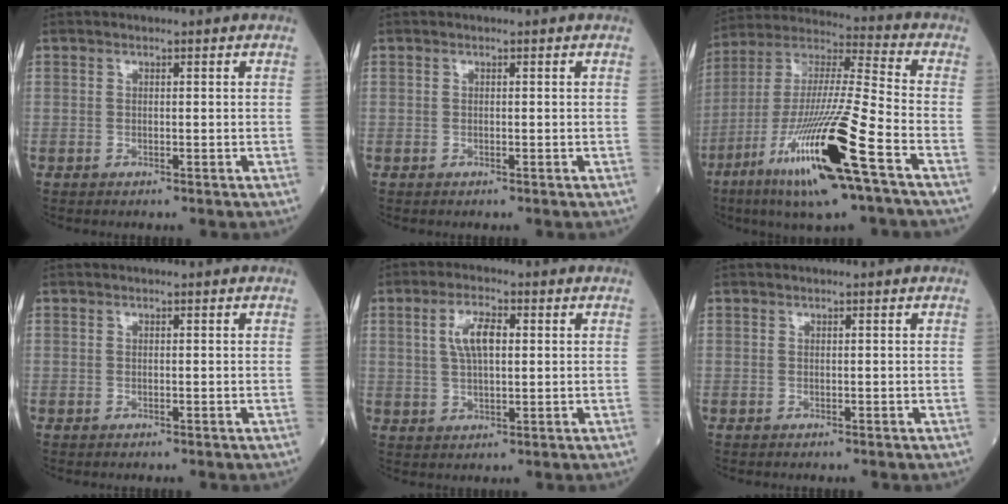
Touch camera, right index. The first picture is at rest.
{"total": 0.0}
{"total": 20.8, "force": [-9.7, 0.5, 18.4], "torque": [-0.378, -0.042, -0.180]}
{"total": 0.0}
{"total": 5.7, "force": [1.6, 1.9, 5.1], "torque": [-0.106, 0.010, 0.034]}
{"total": 0.0}